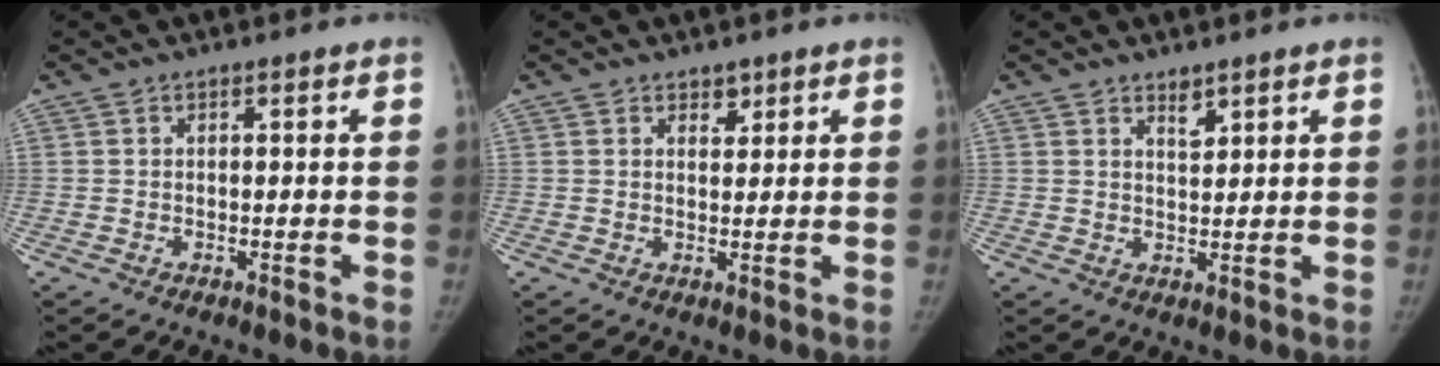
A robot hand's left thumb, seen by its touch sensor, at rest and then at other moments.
{"total": 1.9, "force": [1.4, 1.2, 0.6], "torque": [0.008, -0.009, 0.019]}
{"total": 2.3, "force": [1.7, 0.9, 1.2], "torque": [-0.011, -0.015, 0.033]}